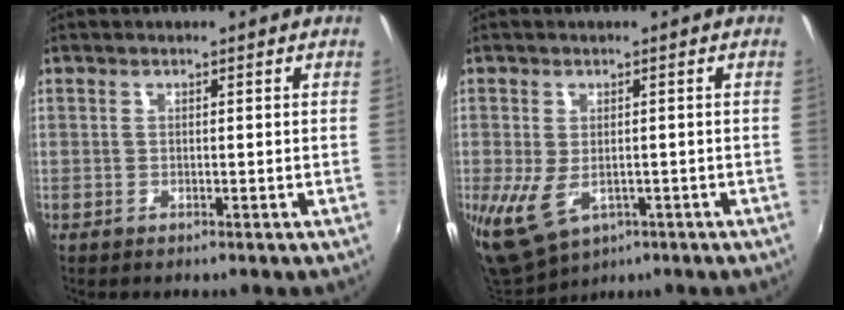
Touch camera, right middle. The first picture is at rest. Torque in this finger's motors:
{"motor_torque": [1.26, 0.23, 1.05, 0.21]}